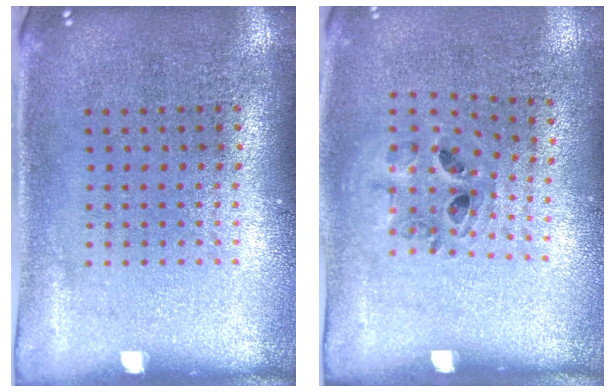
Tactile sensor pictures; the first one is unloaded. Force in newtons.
{"total": 1.0, "press": 0.9, "slide": 0.5}